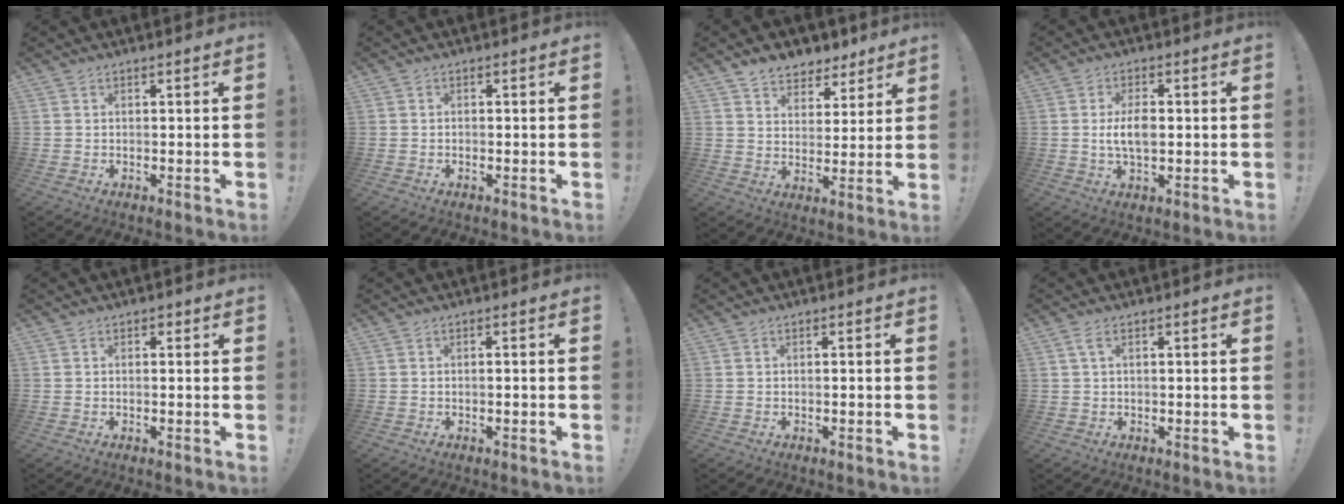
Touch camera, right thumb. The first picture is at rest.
{"total": 0.6, "force": [-0.5, 0.2, 0.2], "torque": [-0.005, 0.001, -0.009]}
{"total": 7.6, "force": [5.9, 4.7, 1.4], "torque": [-0.020, -0.046, 0.112]}
{"total": 6.3, "force": [0.0, 3.1, 5.5], "torque": [-0.102, 0.001, -0.005]}
{"total": 0.6, "force": [-0.1, 0.5, 0.3], "torque": [0.008, -0.004, -0.006]}
{"total": 1.0, "force": [-0.6, -0.1, 0.8], "torque": [-0.015, 0.001, -0.011]}
{"total": 0.7, "force": [-0.4, -0.2, 0.6], "torque": [-0.012, -0.001, -0.008]}
{"total": 2.7, "force": [0.7, 1.4, 2.3], "torque": [-0.037, 0.004, 0.011]}